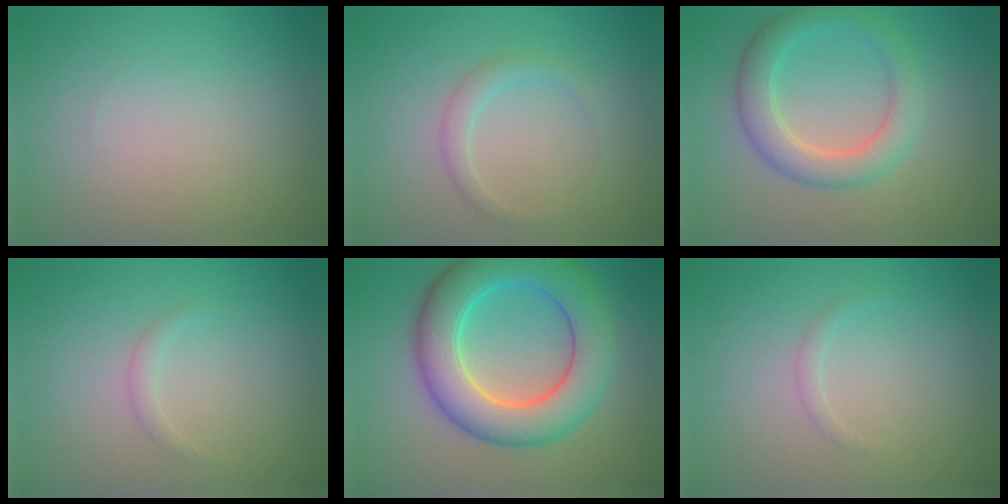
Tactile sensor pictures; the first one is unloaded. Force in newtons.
{"total": 1.5, "press": 1.5, "slide": 0.2}
{"total": 4.2, "press": 4.2, "slide": 0.3}
{"total": 0.8, "press": 0.8, "slide": 0.1}
{"total": 8.9, "press": 8.9, "slide": 0.3}
{"total": 0.7, "press": 0.7, "slide": 0.0}